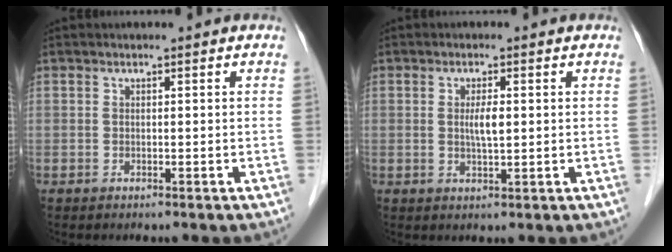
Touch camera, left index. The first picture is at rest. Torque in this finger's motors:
{"motor_torque": [0.33, 0.41, 0.07, 0.04]}